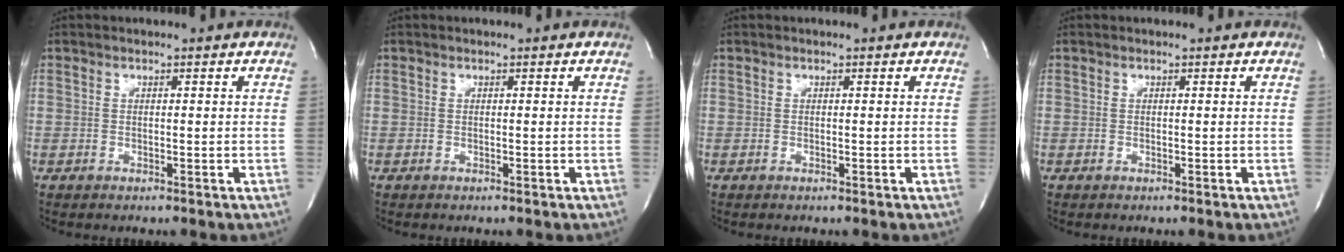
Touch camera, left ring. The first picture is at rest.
{"total": 0.0}
{"total": 0.0}
{"total": 0.0}